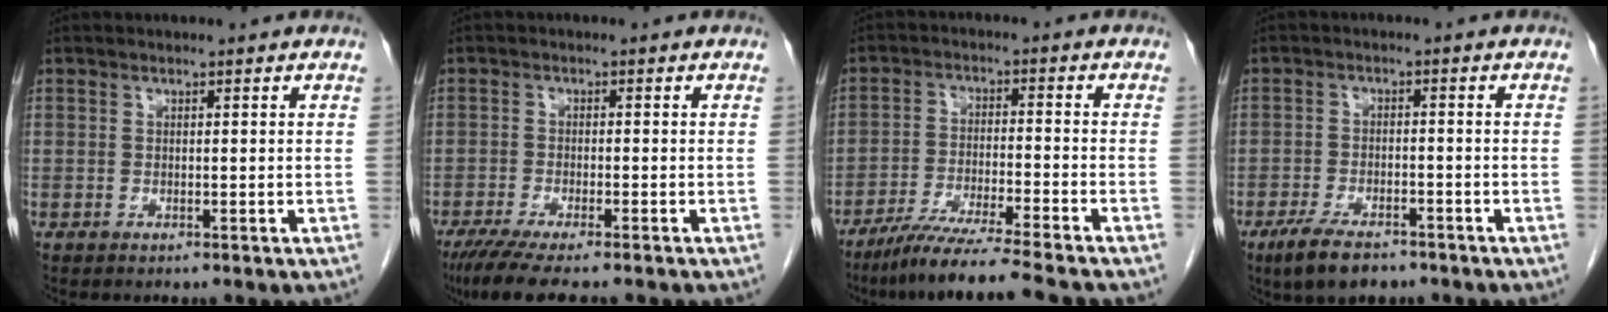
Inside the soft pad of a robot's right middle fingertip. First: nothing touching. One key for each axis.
{"total": 8.4, "fx": -6.7, "fy": 1.1, "fz": 4.9, "tx": -0.077, "ty": -0.018, "tz": -0.107}
{"total": 10.3, "fx": -8.7, "fy": -1.0, "fz": 5.4, "tx": -0.083, "ty": -0.030, "tz": -0.148}
{"total": 7.0, "fx": -5.1, "fy": 2.7, "fz": 4.0, "tx": -0.076, "ty": -0.007, "tz": -0.083}